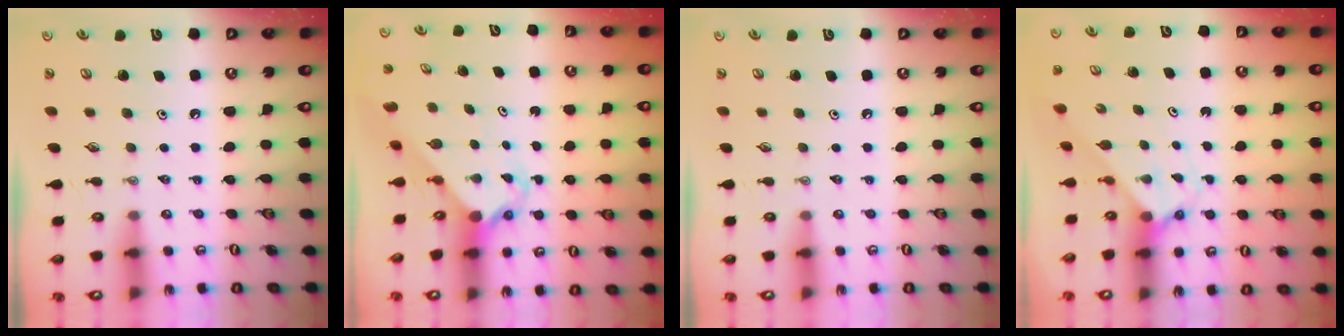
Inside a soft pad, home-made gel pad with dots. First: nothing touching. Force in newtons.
{"total": 2.3, "press": 2.3, "slide": 0.2}
{"total": 0.0}
{"total": 2.7, "press": 2.7, "slide": 0.2}